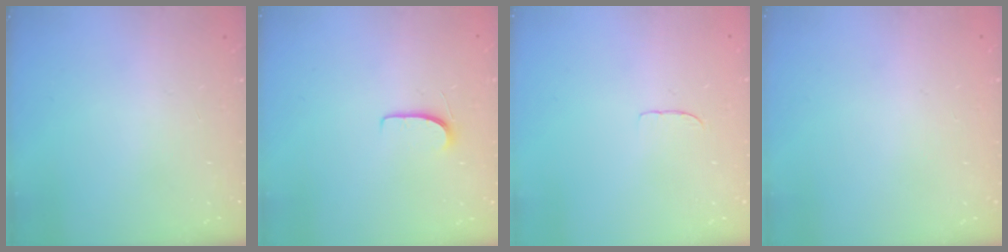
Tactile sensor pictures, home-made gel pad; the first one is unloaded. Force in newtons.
{"total": 5.4, "press": 5.3, "slide": 0.5}
{"total": 3.2, "press": 3.2, "slide": 0.3}
{"total": 0.7, "press": 0.6, "slide": 0.3}